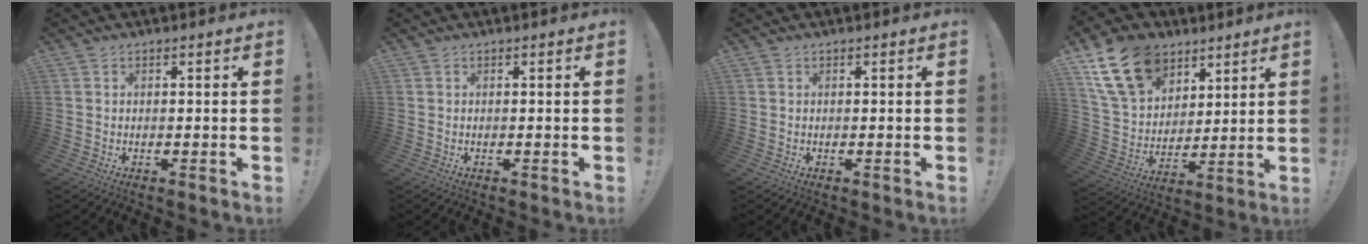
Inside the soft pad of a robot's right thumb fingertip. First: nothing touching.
{"total": 0.0}
{"total": 0.0}
{"total": 18.9, "force": [10.0, 13.3, 8.9], "torque": [-0.152, -0.042, 0.198]}